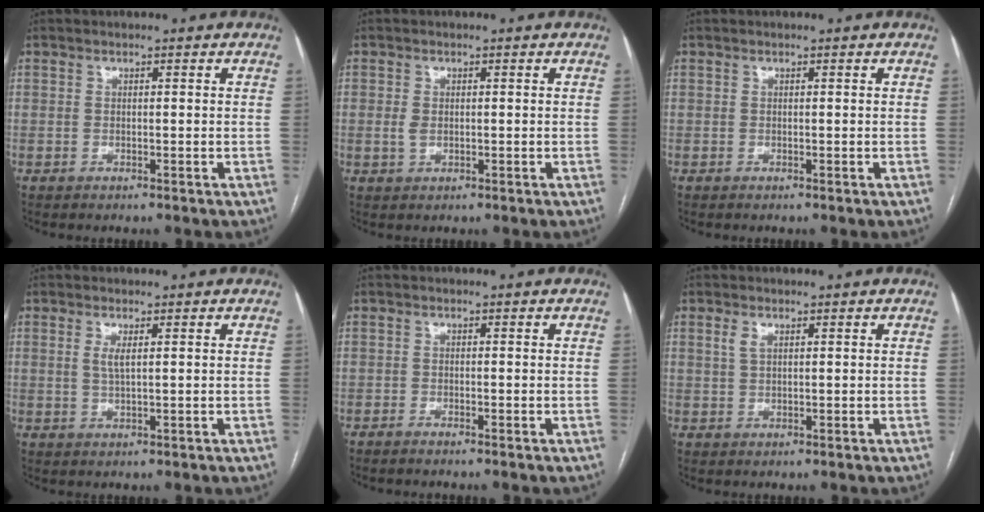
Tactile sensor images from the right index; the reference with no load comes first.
{"total": 2.0, "force": [0.0, 1.3, 1.5], "torque": [-0.029, 0.002, 0.004]}
{"total": 0.0}
{"total": 2.0, "force": [0.6, 0.3, 1.9], "torque": [-0.045, -0.004, 0.013]}
{"total": 1.0, "force": [-0.9, -0.1, 0.4], "torque": [-0.005, 0.000, -0.014]}
{"total": 1.7, "force": [0.8, 0.7, 1.2], "torque": [-0.028, 0.006, 0.019]}